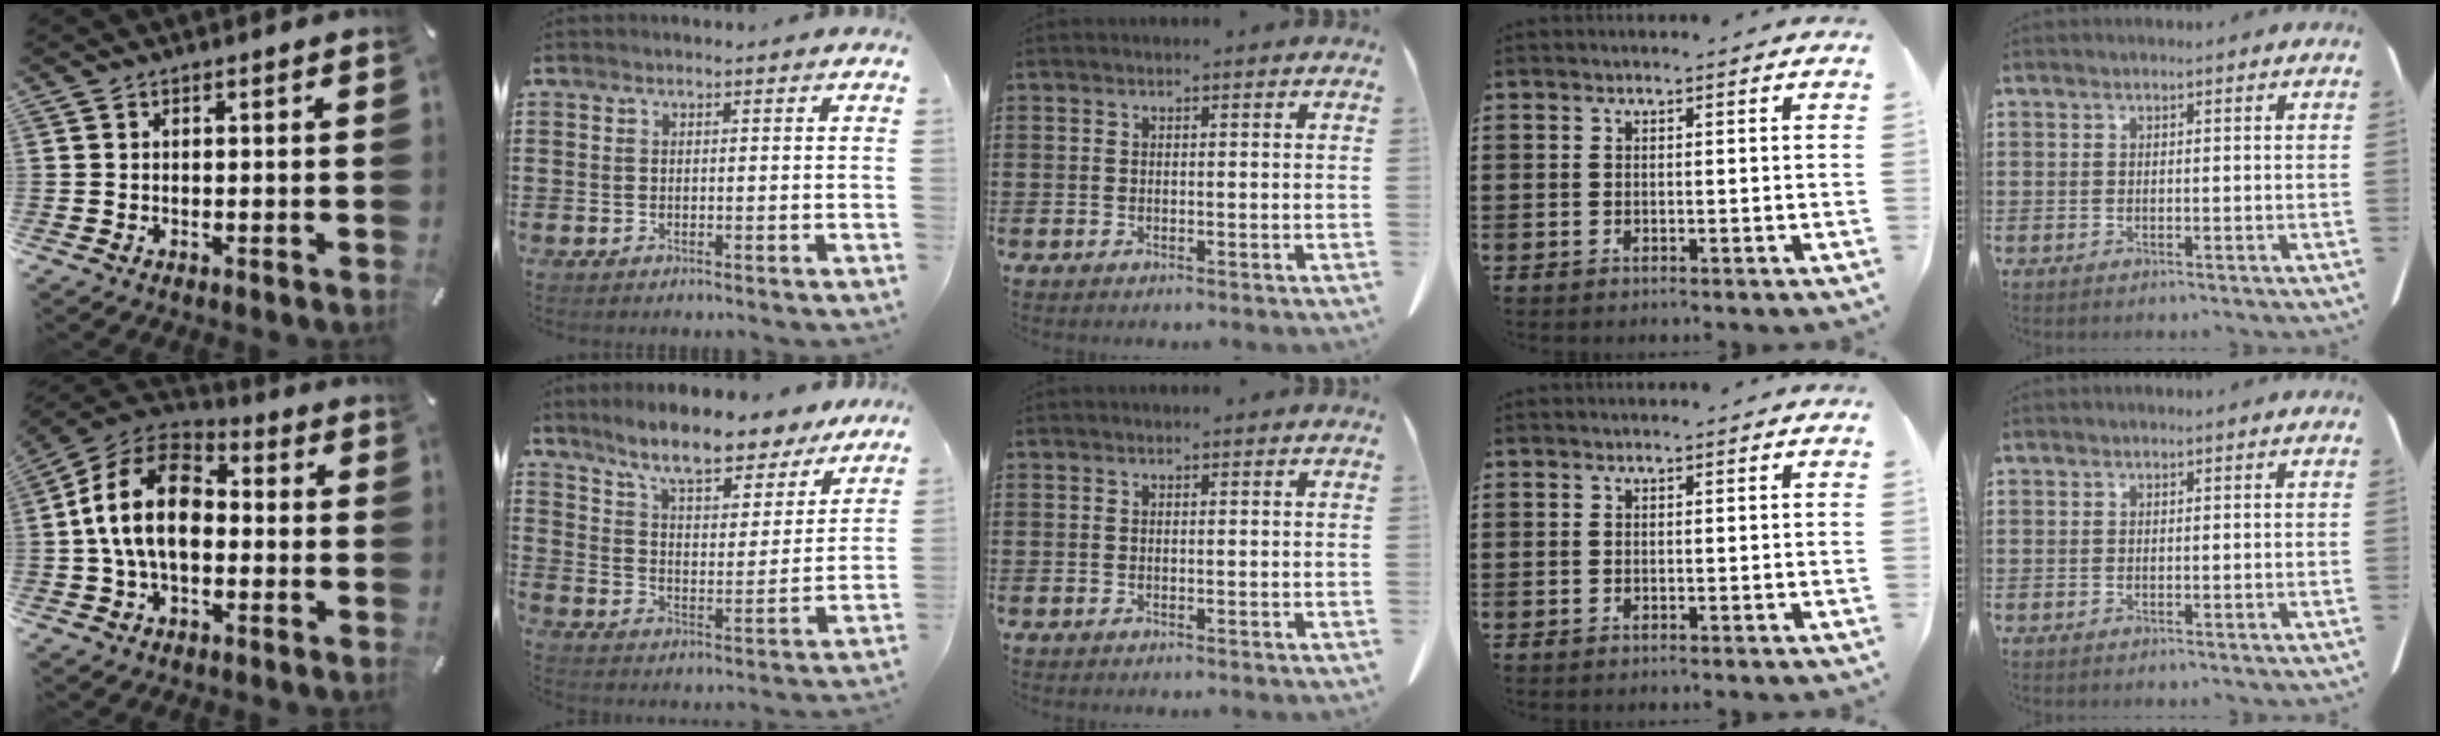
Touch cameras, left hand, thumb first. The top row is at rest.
{"thumb": {"total": 15.8, "force": [-0.9, 10.5, 11.8], "torque": [-0.246, 0.021, -0.019]}, "index": {"total": 9.1, "force": [7.9, 1.0, 4.4], "torque": [-0.105, -0.042, 0.135]}}